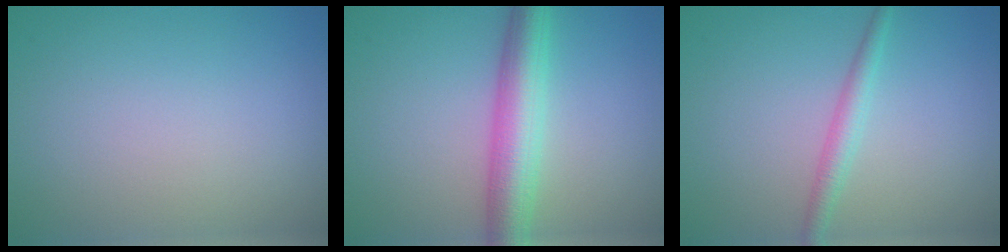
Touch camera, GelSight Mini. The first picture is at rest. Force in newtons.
{"total": 5.5, "press": 5.5, "slide": 0.1}
{"total": 1.9, "press": 1.9, "slide": 0.0}